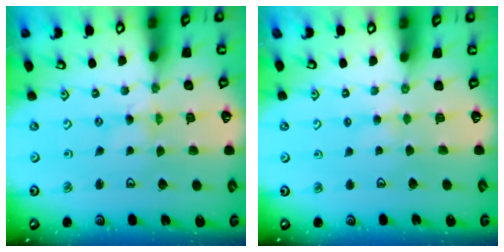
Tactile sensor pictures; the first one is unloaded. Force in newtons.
{"total": 1.6, "press": 1.5, "slide": 0.4}